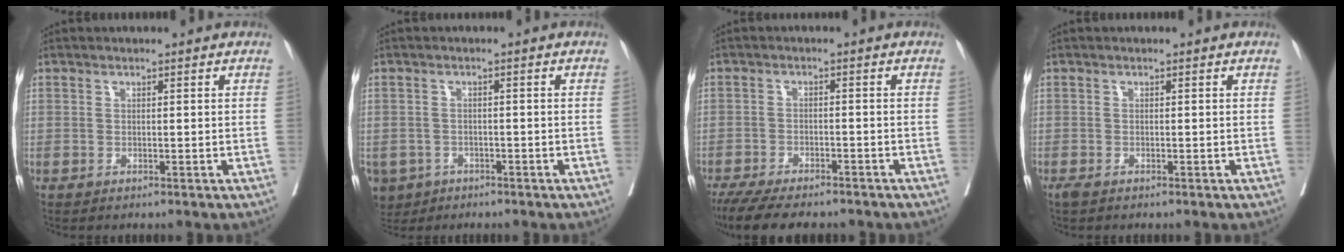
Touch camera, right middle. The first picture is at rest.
{"total": 5.7, "force": [-3.4, 4.4, 1.2], "torque": [-0.026, 0.002, -0.052]}
{"total": 12.1, "force": [-10.2, 2.9, 5.8], "torque": [-0.091, -0.012, -0.151]}
{"total": 1.0, "force": [-0.7, 0.3, 0.6], "torque": [-0.015, -0.005, -0.013]}